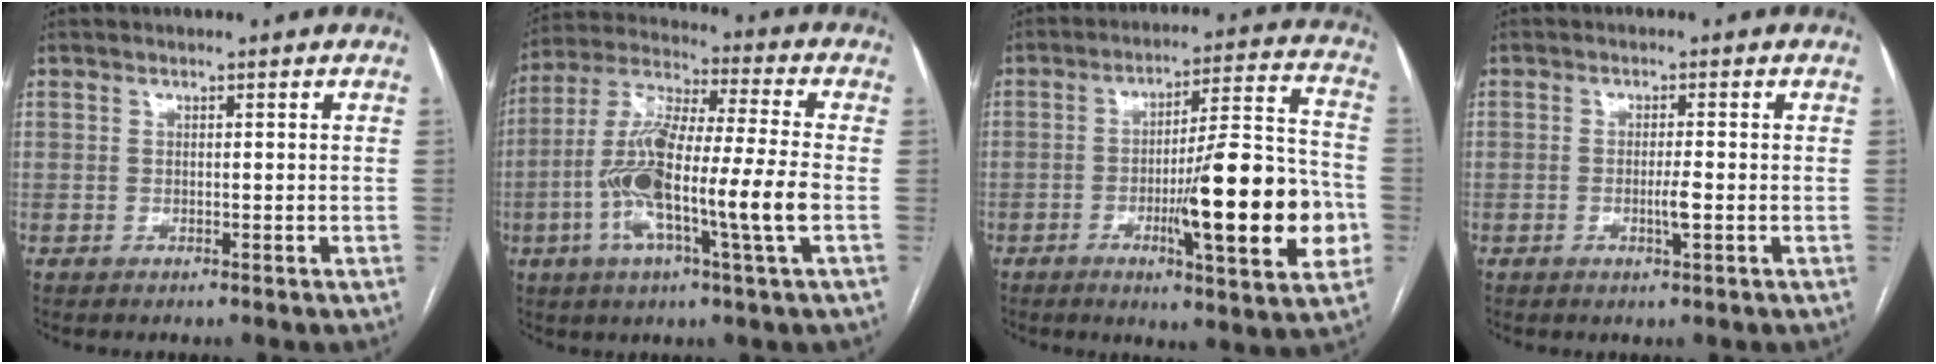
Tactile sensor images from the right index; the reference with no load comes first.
{"total": 16.7, "force": [-3.7, 0.8, 16.2], "torque": [-0.317, -0.001, -0.075]}
{"total": 18.7, "force": [-4.5, 2.1, 18.0], "torque": [-0.249, 0.002, -0.062]}
{"total": 2.4, "force": [-0.6, 0.0, 2.3], "torque": [-0.045, -0.004, -0.009]}